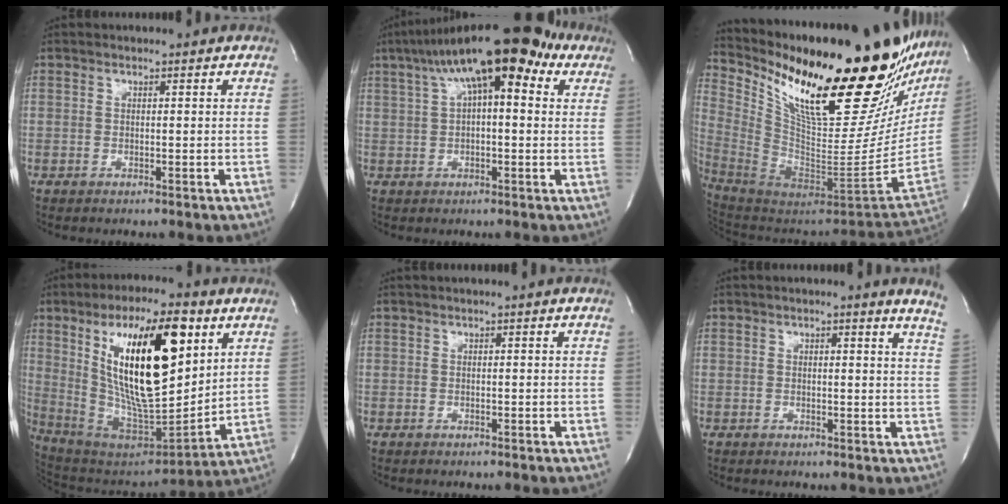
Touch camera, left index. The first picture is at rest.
{"total": 17.0, "force": [8.6, 5.3, 13.7], "torque": [-0.241, 0.062, 0.133]}
{"total": 36.0, "force": [24.7, 8.6, 24.7], "torque": [-0.382, -0.046, 0.377]}
{"total": 23.7, "force": [8.9, 6.3, 21.0], "torque": [-0.379, -0.006, 0.154]}
{"total": 1.1, "force": [0.9, -0.3, 0.5], "torque": [-0.013, 0.006, 0.022]}
{"total": 5.1, "force": [4.2, -0.9, 2.7], "torque": [-0.033, -0.031, 0.021]}